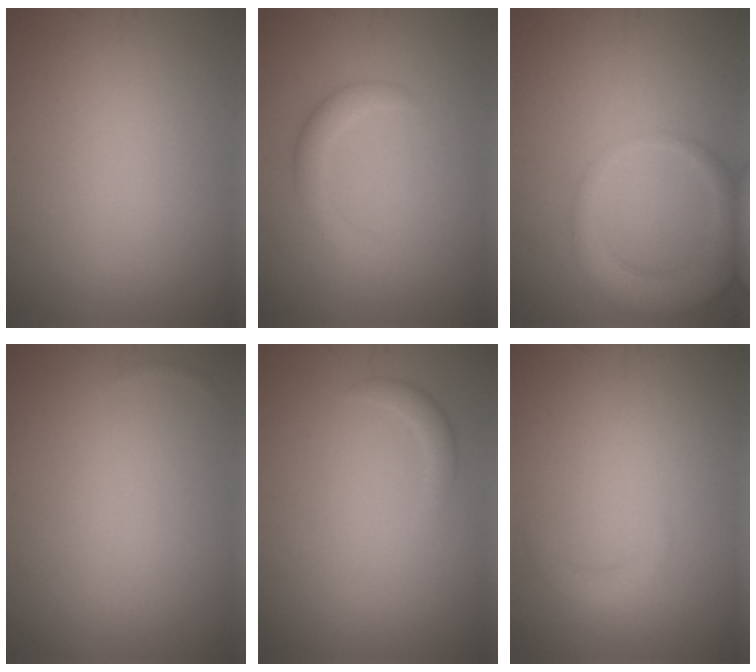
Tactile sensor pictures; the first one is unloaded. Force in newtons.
{"total": 2.0, "press": 2.0, "slide": 0.1}
{"total": 4.4, "press": 4.3, "slide": 0.6}
{"total": 0.0}
{"total": 1.2, "press": 1.2, "slide": 0.1}
{"total": 1.1, "press": 1.1, "slide": 0.0}